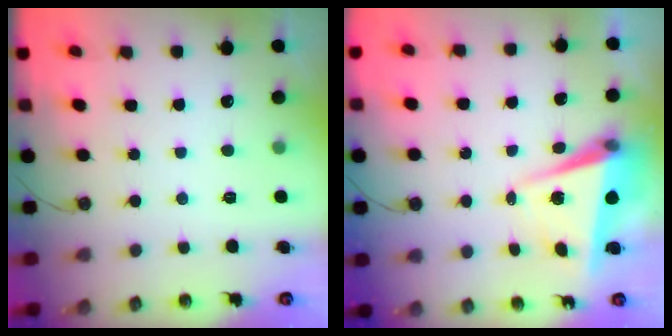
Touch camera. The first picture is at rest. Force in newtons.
{"total": 6.0, "press": 5.5, "slide": 2.5}